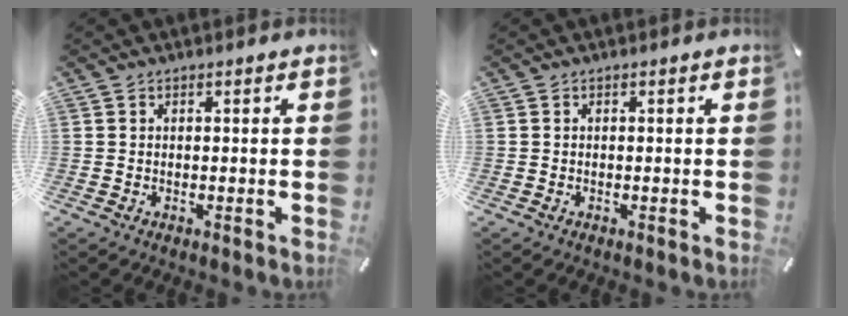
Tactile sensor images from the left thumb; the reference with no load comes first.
{"total": 0.0}